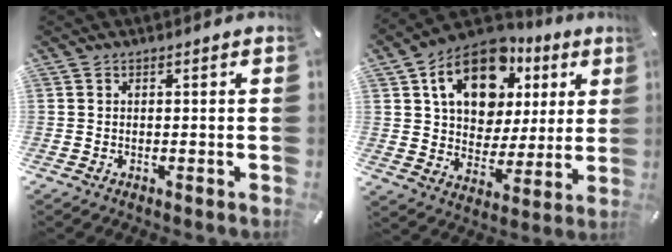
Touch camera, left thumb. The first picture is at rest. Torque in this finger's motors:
{"motor_torque": [2.51, 2.50, 0.92, -0.56, 0.54]}